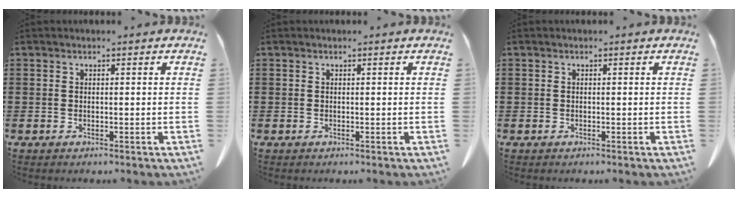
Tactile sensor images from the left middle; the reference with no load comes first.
{"total": 0.0}
{"total": 0.0}